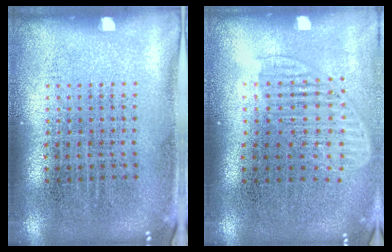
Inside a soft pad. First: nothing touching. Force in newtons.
{"total": 1.5, "press": 1.3, "slide": 0.7}